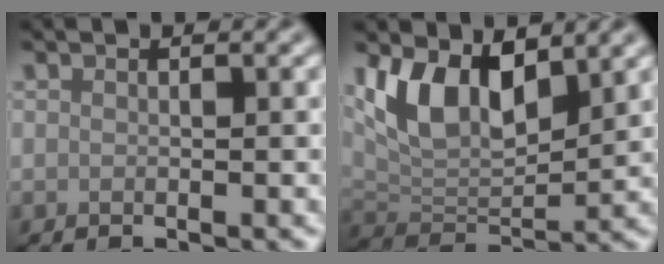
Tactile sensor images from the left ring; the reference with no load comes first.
{"total": 7.2, "force": [3.3, 3.8, 5.2], "torque": [-0.096, -0.008, 0.058]}